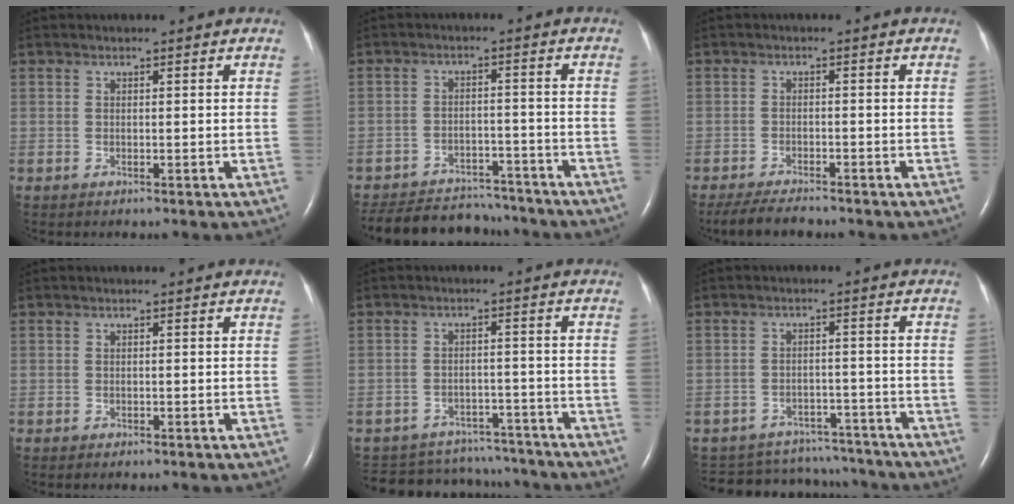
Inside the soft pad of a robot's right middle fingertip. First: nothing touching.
{"total": 14.2, "force": [-13.1, 4.3, 3.4], "torque": [-0.065, 0.005, -0.182]}
{"total": 5.4, "force": [-4.8, 0.9, 2.3], "torque": [-0.043, -0.016, -0.080]}
{"total": 0.0}
{"total": 13.9, "force": [-12.9, 4.7, 2.0], "torque": [-0.049, 0.018, -0.166]}
{"total": 13.5, "force": [-12.6, 4.5, 1.6], "torque": [-0.040, 0.019, -0.160]}